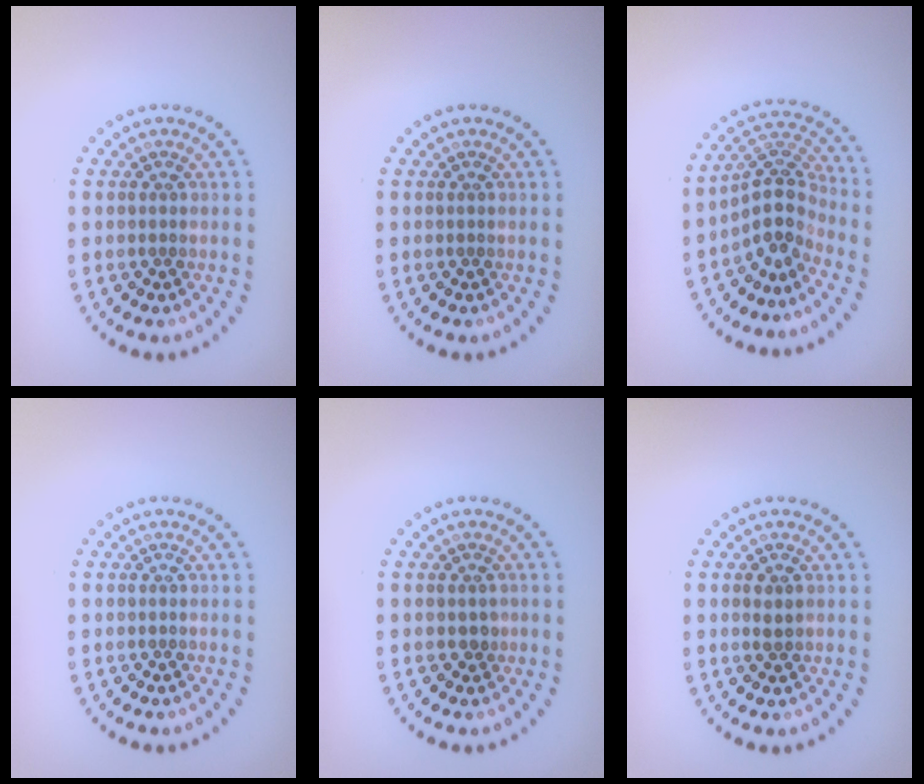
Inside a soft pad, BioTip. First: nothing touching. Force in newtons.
{"total": 0.0}
{"total": 4.0, "press": 2.9, "slide": 2.7}
{"total": 0.0}
{"total": 0.8, "press": 0.7, "slide": 0.4}
{"total": 1.2, "press": 1.2, "slide": 0.1}